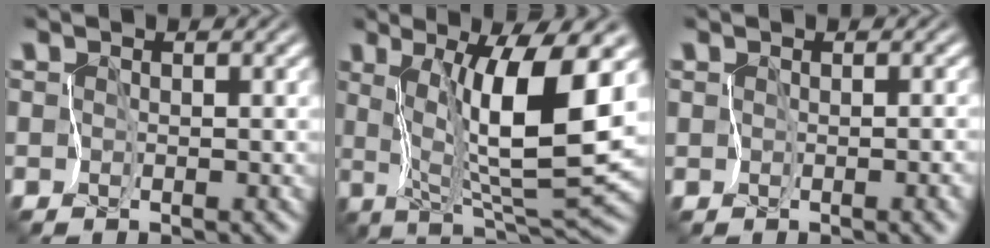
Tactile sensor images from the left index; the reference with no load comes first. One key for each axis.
{"total": 8.3, "fx": 2.2, "fy": 1.2, "fz": 7.9, "tx": -0.141, "ty": -0.017, "tz": 0.047}
{"total": 3.3, "fx": -1.2, "fy": 2.0, "fz": 2.3, "tx": -0.009, "ty": 0.005, "tz": -0.005}